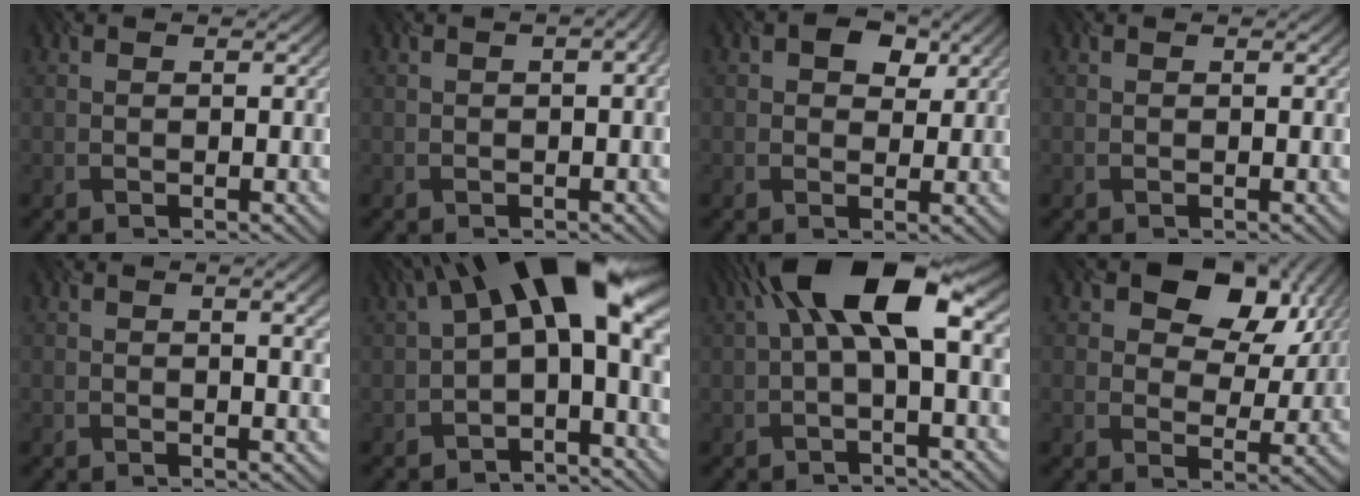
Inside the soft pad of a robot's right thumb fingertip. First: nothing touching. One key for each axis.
{"total": 3.4, "fx": 0.4, "fy": 1.6, "fz": 3.0, "tx": -0.029, "ty": 0.016, "tz": -0.006}
{"total": 2.5, "fx": 1.1, "fy": 1.8, "fz": 1.2, "tx": -0.021, "ty": 0.004, "tz": 0.022}
{"total": 0.0}
{"total": 4.3, "fx": 1.2, "fy": 1.4, "fz": 3.8, "tx": -0.041, "ty": 0.015, "tz": 0.006}
{"total": 13.4, "fx": 2.3, "fy": 5.4, "fz": 12.1, "tx": -0.193, "ty": 0.017, "tz": 0.032}
{"total": 11.4, "fx": 3.1, "fy": 3.9, "fz": 10.3, "tx": -0.192, "ty": 0.020, "tz": 0.057}
{"total": 10.0, "fx": 5.0, "fy": 6.3, "fz": 5.9, "tx": -0.092, "ty": 0.003, "tz": 0.085}